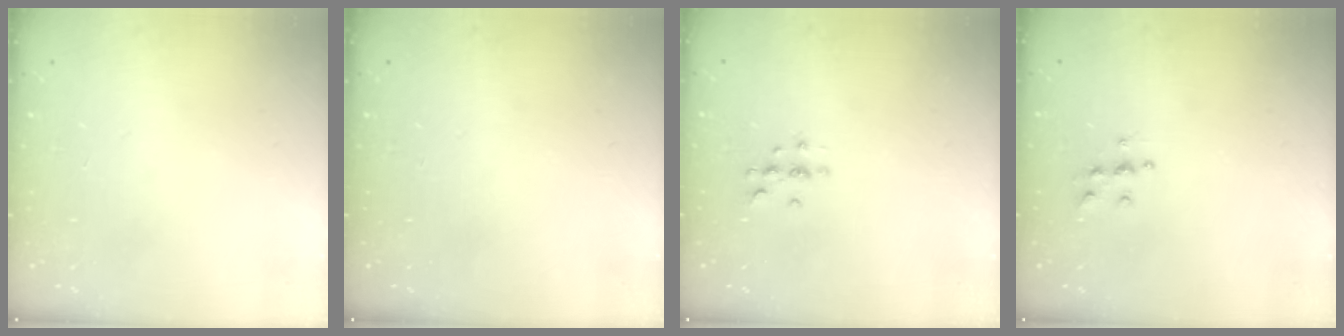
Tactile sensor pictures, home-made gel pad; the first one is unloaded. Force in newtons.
{"total": 0.0}
{"total": 4.9, "press": 4.9, "slide": 0.5}
{"total": 5.9, "press": 5.9, "slide": 0.5}